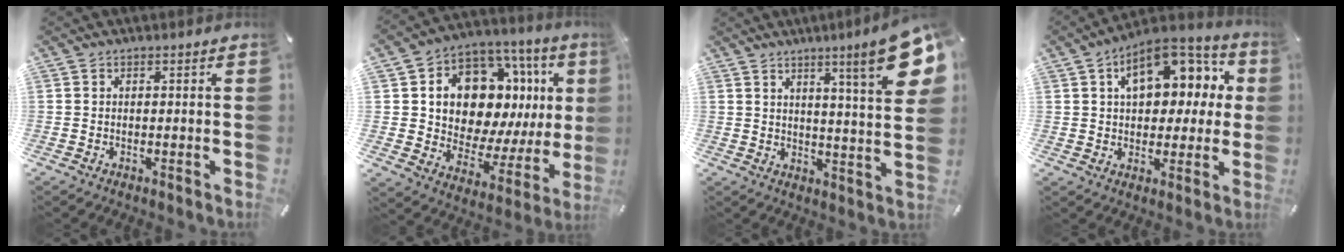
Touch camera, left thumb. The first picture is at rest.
{"total": 16.1, "force": [6.5, 10.3, 10.4], "torque": [-0.159, -0.056, 0.112]}
{"total": 15.9, "force": [8.3, 2.5, 13.3], "torque": [-0.190, -0.046, 0.122]}
{"total": 15.1, "force": [5.6, 9.6, 10.2], "torque": [-0.150, -0.017, 0.099]}